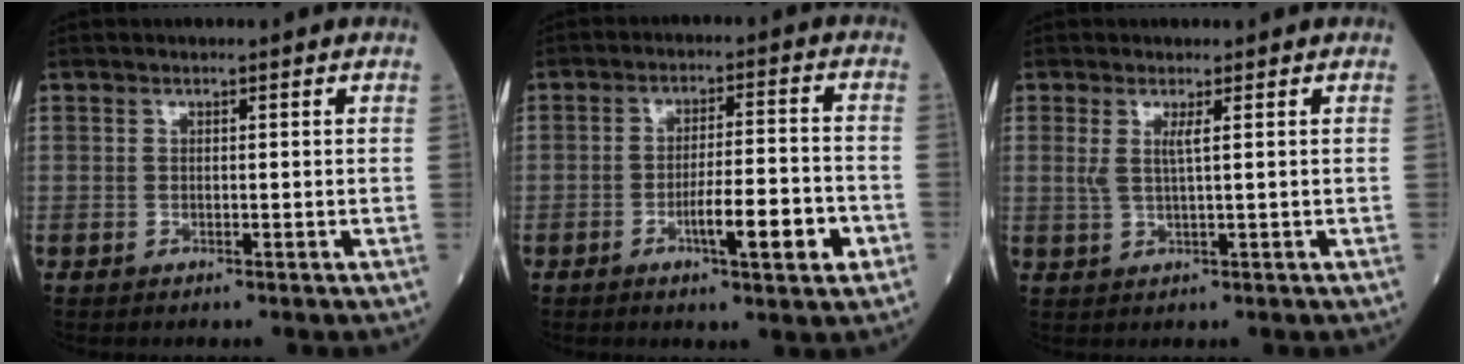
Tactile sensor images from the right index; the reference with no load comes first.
{"total": 8.4, "force": [-3.3, 0.9, 7.7], "torque": [-0.124, 0.001, -0.047]}
{"total": 2.2, "force": [0.8, -0.2, 2.0], "torque": [-0.050, -0.001, 0.019]}